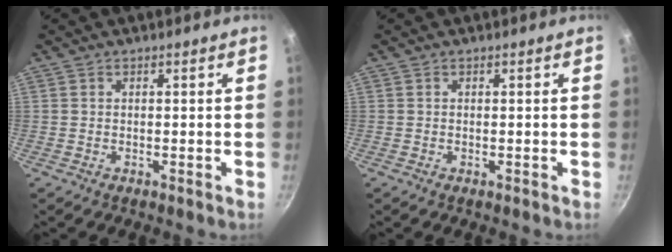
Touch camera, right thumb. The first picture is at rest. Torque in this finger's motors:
{"motor_torque": [0.26, 0.04, 0.26, -0.68, -0.07]}